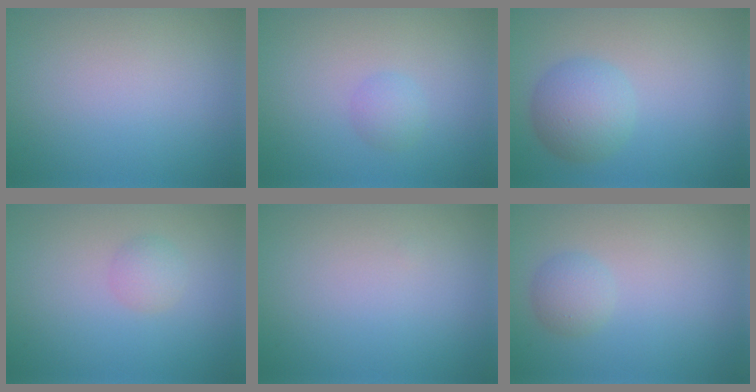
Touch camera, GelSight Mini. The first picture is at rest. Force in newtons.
{"total": 1.3, "press": 1.3, "slide": 0.1}
{"total": 3.8, "press": 3.8, "slide": 0.1}
{"total": 1.4, "press": 1.4, "slide": 0.1}
{"total": 0.0}
{"total": 1.7, "press": 1.7, "slide": 0.0}